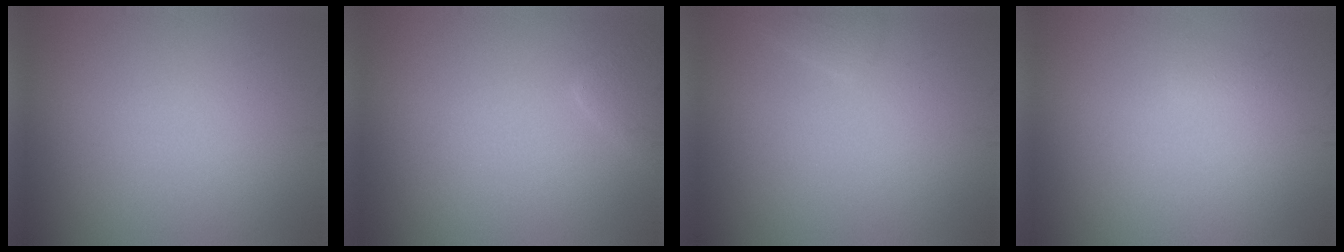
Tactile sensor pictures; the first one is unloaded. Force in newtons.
{"total": 1.5, "press": 1.5, "slide": 0.1}
{"total": 0.9, "press": 0.9, "slide": 0.1}
{"total": 0.6, "press": 0.5, "slide": 0.1}